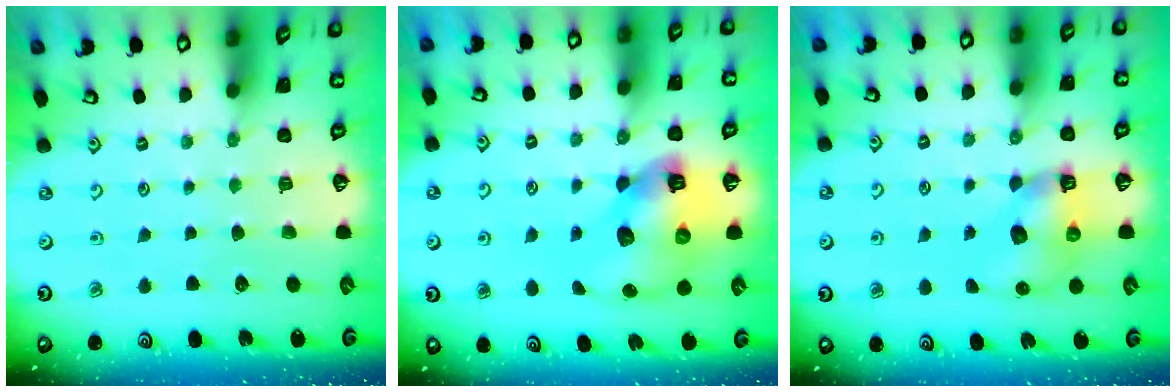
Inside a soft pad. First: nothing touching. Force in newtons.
{"total": 13.1, "press": 12.9, "slide": 2.0}
{"total": 7.9, "press": 7.8, "slide": 0.9}